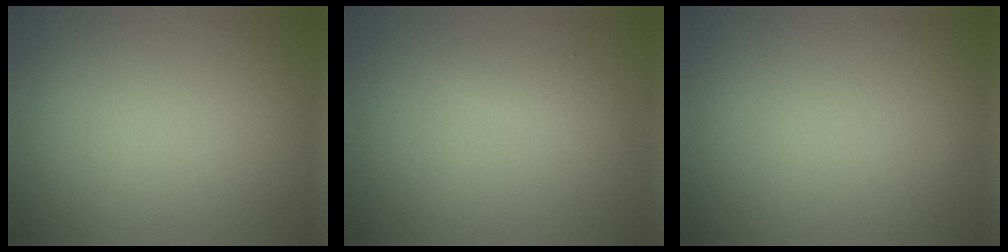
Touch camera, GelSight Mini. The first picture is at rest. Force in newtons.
{"total": 1.2, "press": 1.2, "slide": 0.1}
{"total": 0.0}